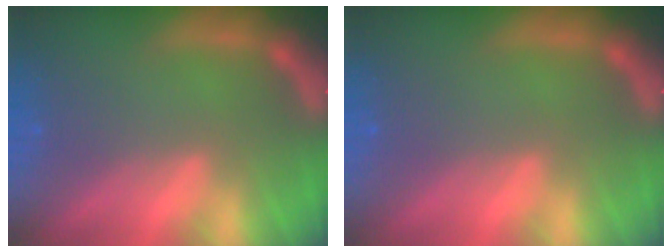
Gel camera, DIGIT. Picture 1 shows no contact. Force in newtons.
{"total": 0.0}